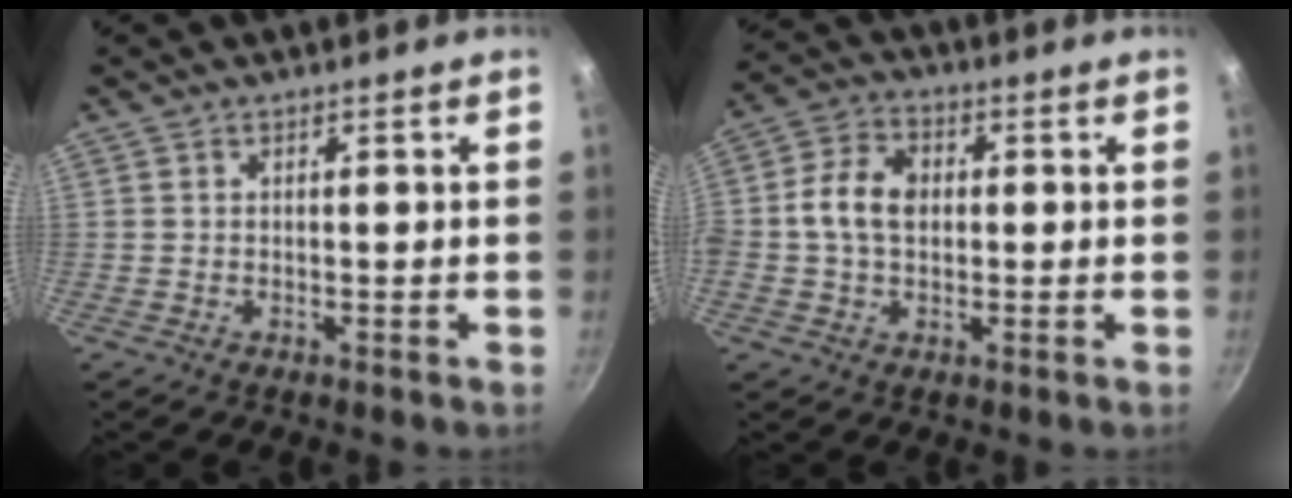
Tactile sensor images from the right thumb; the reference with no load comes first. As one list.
[{"total": 8.9, "force": [0.3, 6.3, 6.3], "torque": [-0.106, 0.017, -0.012]}]